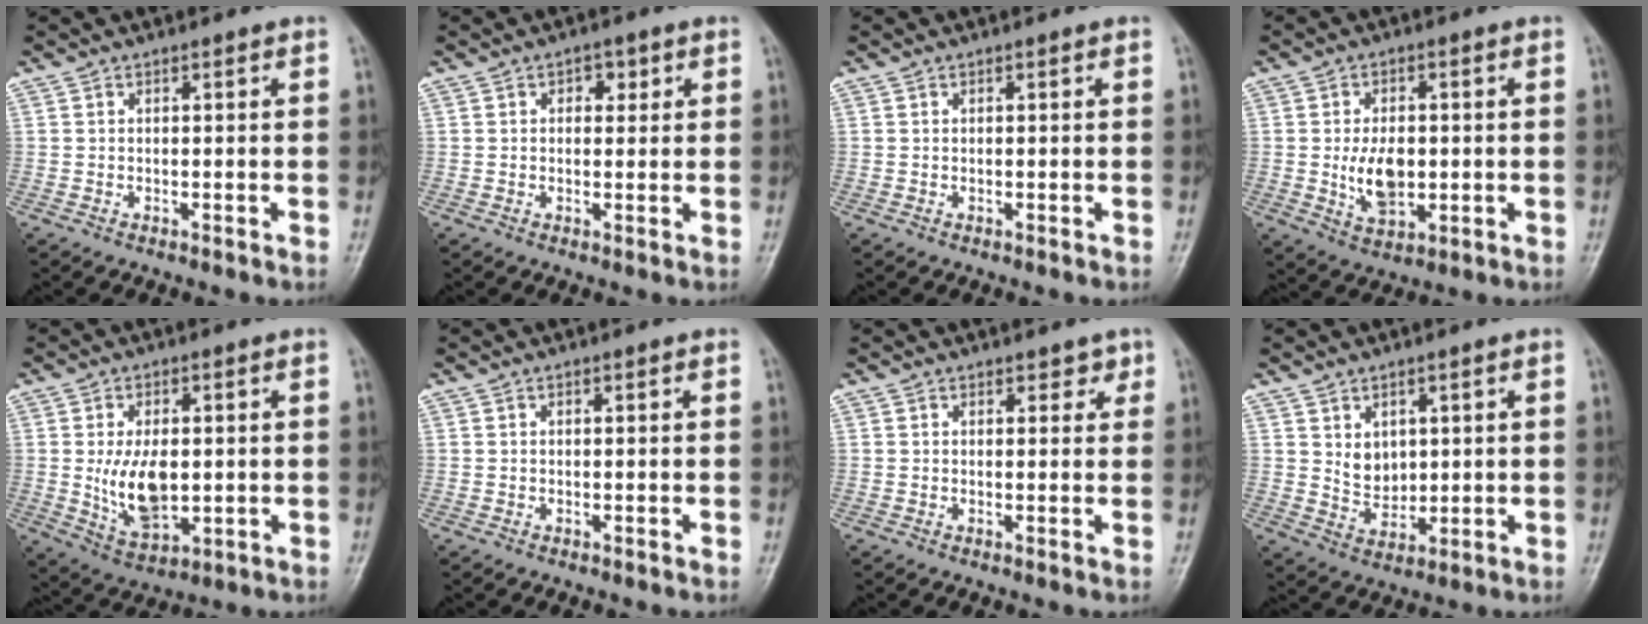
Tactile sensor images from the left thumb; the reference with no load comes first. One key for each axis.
{"total": 2.7, "fx": 1.1, "fy": 1.8, "fz": 1.7, "tx": -0.004, "ty": 0.000, "tz": 0.011}
{"total": 0.0}
{"total": 7.9, "fx": -0.5, "fy": 4.9, "fz": 6.2, "tx": -0.092, "ty": -0.006, "tz": -0.003}
{"total": 10.2, "fx": -0.1, "fy": 5.8, "fz": 8.4, "tx": -0.136, "ty": -0.010, "tz": 0.010}
{"total": 0.0}
{"total": 2.0, "fx": 1.4, "fy": 1.2, "fz": 0.8, "tx": 0.010, "ty": -0.005, "tz": 0.012}
{"total": 5.1, "fx": 1.5, "fy": 3.9, "fz": 2.8, "tx": -0.026, "ty": -0.017, "tz": 0.037}